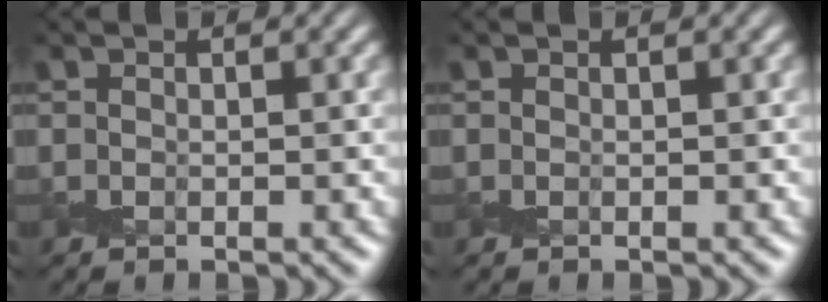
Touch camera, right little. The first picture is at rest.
{"total": 0.0}